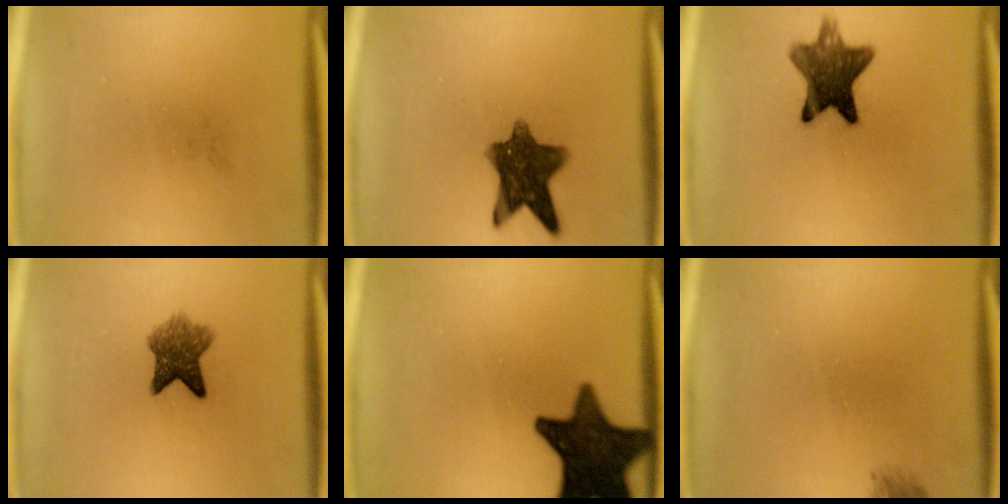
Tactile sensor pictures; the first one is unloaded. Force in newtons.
{"total": 10.1}
{"total": 10.6}
{"total": 5.8}
{"total": 15.9}
{"total": 1.2}